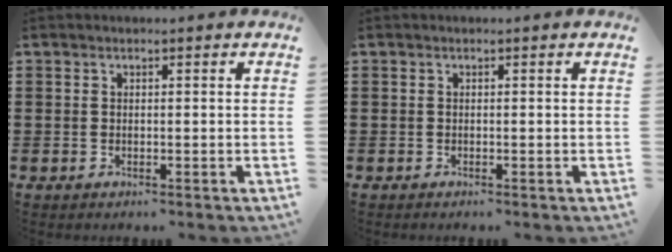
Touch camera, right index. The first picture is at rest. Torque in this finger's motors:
{"motor_torque": [-0.04, 1.16, 0.00, 0.02]}